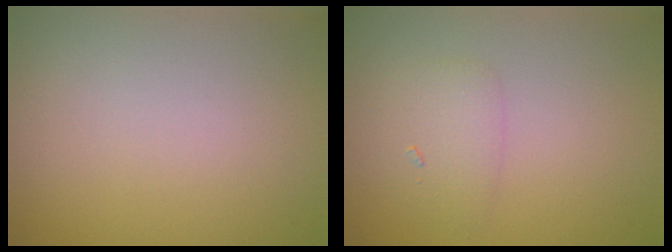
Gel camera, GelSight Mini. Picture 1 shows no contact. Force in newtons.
{"total": 1.7, "press": 1.7, "slide": 0.1}